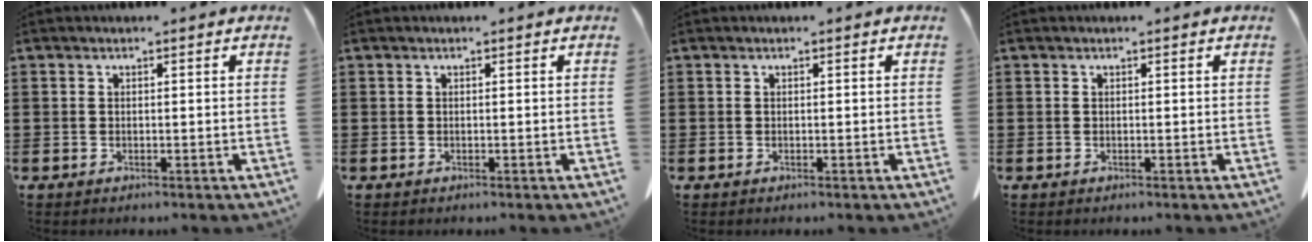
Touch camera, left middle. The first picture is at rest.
{"total": 0.0}
{"total": 0.0}
{"total": 0.0}